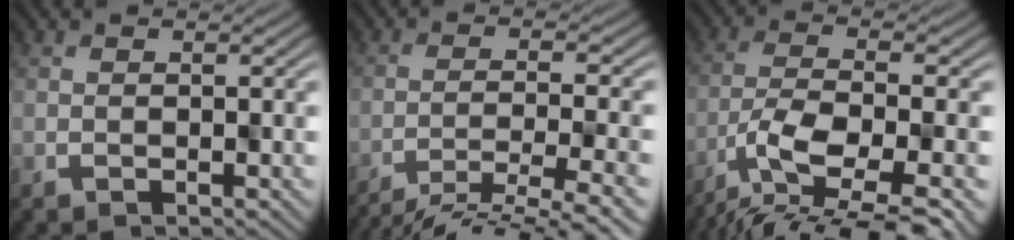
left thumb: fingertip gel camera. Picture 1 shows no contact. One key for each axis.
{"total": 10.4, "fx": -7.9, "fy": 2.0, "fz": 6.4, "tx": -0.096, "ty": -0.012, "tz": -0.111}
{"total": 11.6, "fx": -7.2, "fy": 4.0, "fz": 8.2, "tx": -0.168, "ty": -0.017, "tz": -0.120}